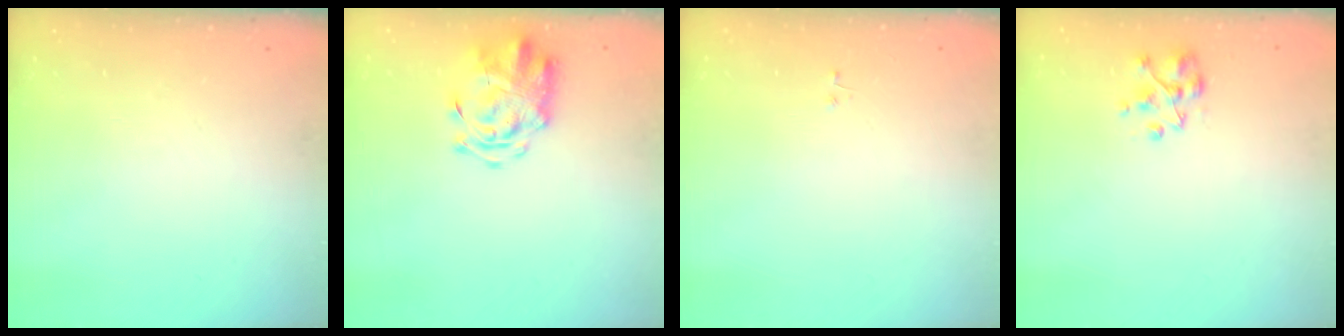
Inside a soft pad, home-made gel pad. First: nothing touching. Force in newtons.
{"total": 3.1, "press": 2.9, "slide": 1.0}
{"total": 0.0}
{"total": 3.6, "press": 3.6, "slide": 0.4}